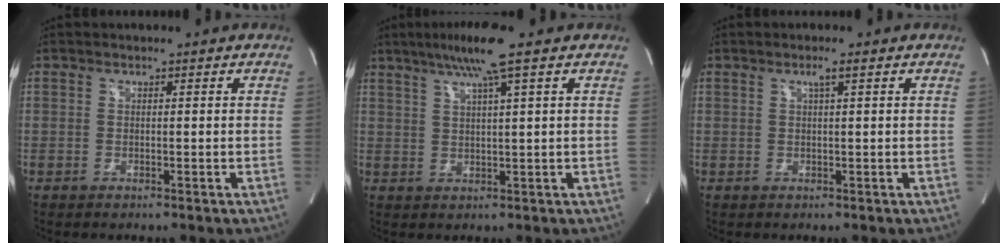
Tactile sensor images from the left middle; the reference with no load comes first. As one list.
[{"total": 6.8, "force": [4.2, -1.1, 5.2], "torque": [-0.100, 0.011, 0.076]}, {"total": 1.3, "force": [0.6, -0.2, 1.1], "torque": [-0.022, 0.000, 0.013]}]